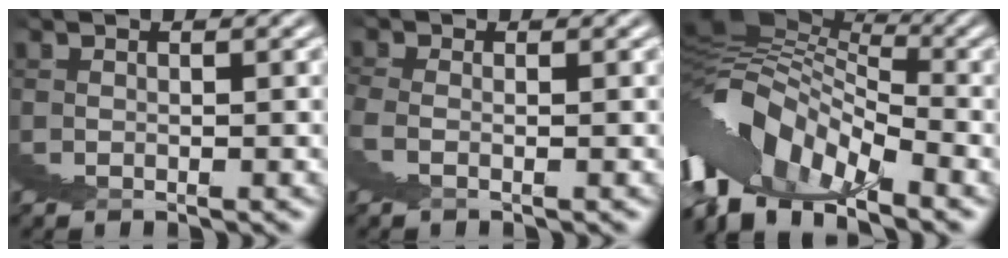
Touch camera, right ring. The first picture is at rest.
{"total": 1.0, "force": [-0.2, -0.1, -1.0], "torque": [0.007, 0.001, -0.006]}
{"total": 8.5, "force": [1.5, 3.6, 7.5], "torque": [-0.079, 0.026, 0.011]}